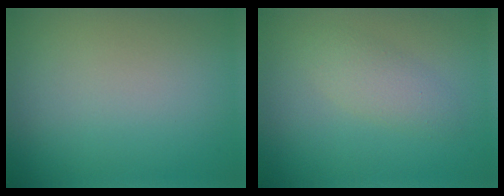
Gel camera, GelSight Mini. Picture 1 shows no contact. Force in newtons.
{"total": 2.3, "press": 2.3, "slide": 0.1}